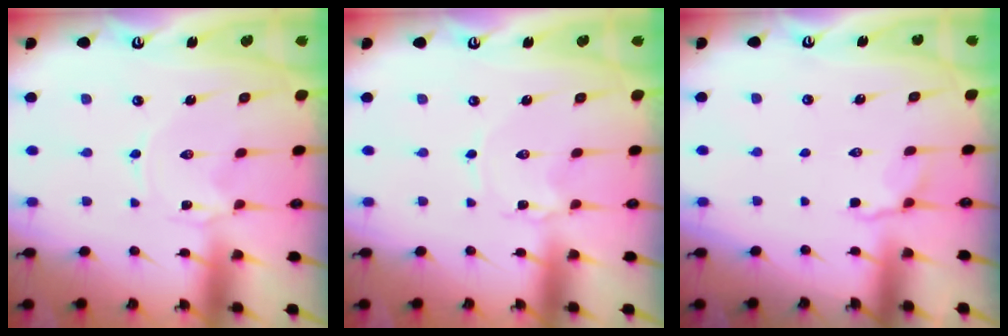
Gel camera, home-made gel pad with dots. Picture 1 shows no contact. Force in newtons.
{"total": 0.0}
{"total": 2.5, "press": 1.9, "slide": 1.6}